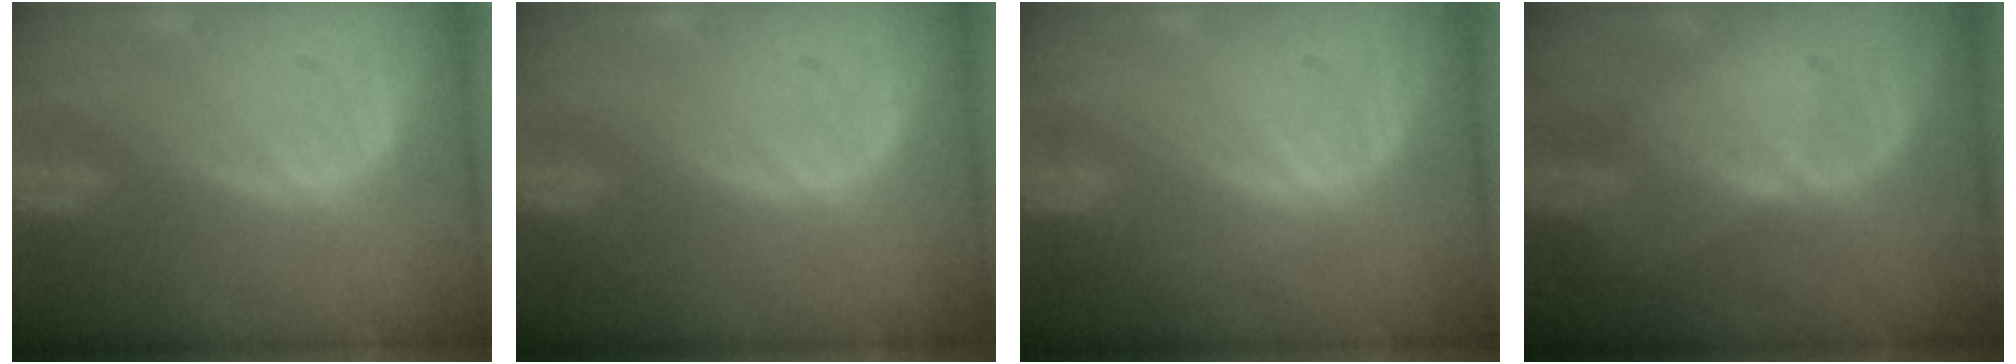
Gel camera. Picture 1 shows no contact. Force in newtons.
{"total": 0.0}
{"total": 0.0}
{"total": 1.4, "press": 0.9, "slide": 1.1}